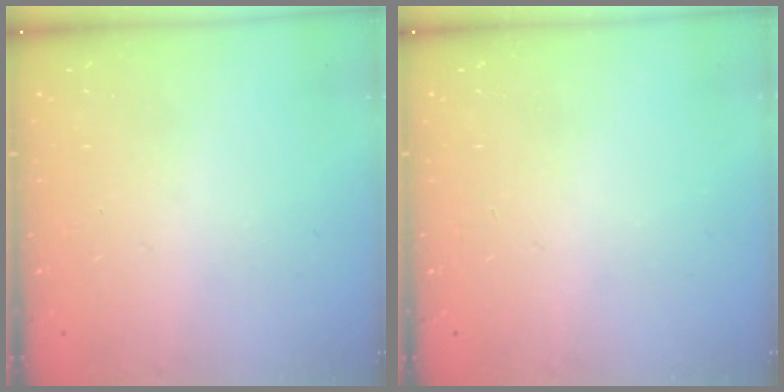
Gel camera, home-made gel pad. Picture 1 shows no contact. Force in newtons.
{"total": 0.0}